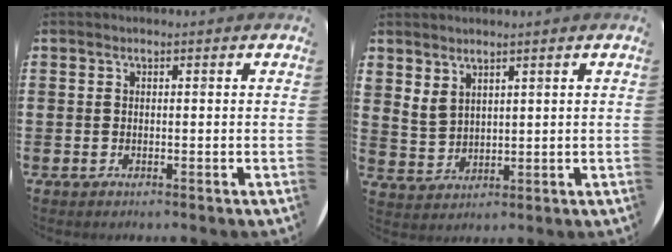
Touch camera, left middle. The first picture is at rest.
{"total": 2.5, "force": [2.2, 1.1, 0.4], "torque": [-0.012, -0.002, 0.042]}